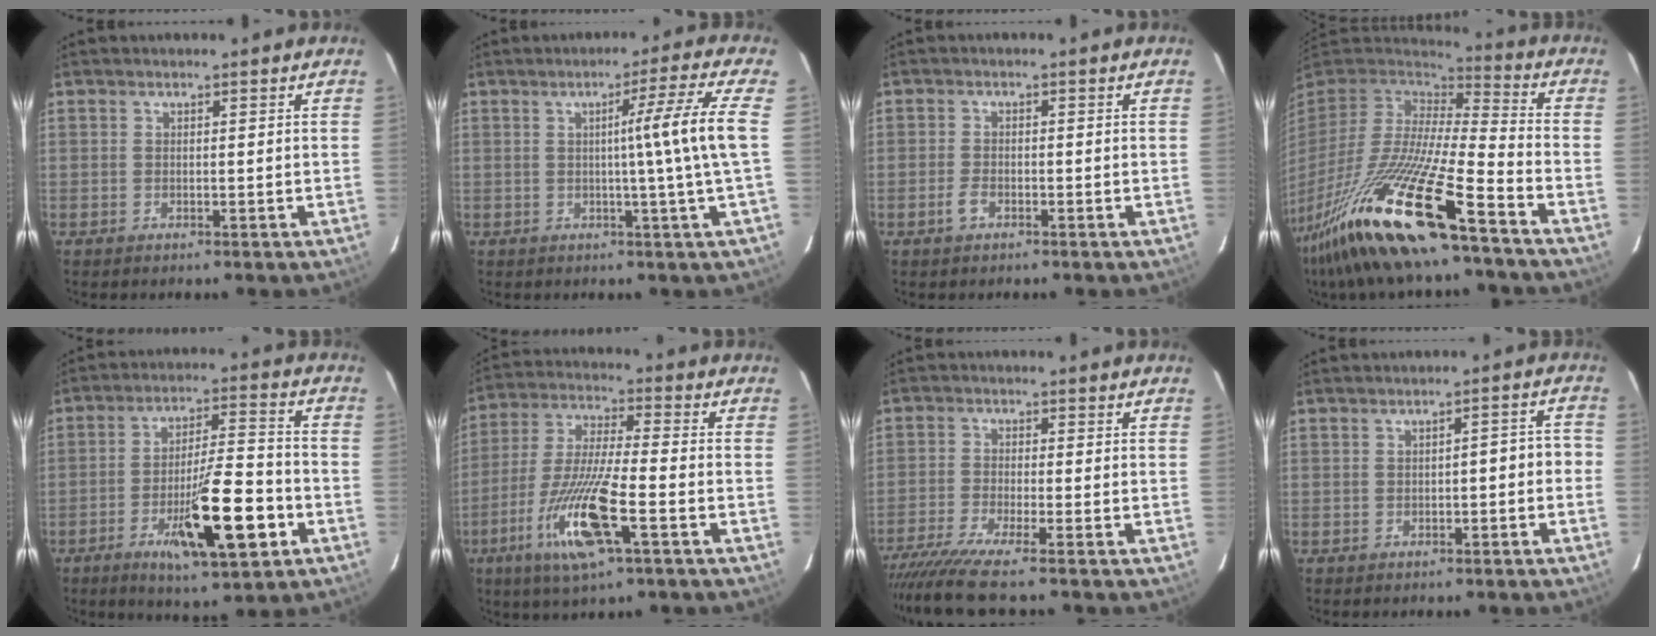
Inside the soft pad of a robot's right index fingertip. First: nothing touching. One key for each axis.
{"total": 8.3, "fx": 0.3, "fy": -3.0, "fz": 7.7, "tx": -0.109, "ty": -0.003, "tz": 0.011}
{"total": 0.8, "fx": -0.5, "fy": 0.4, "fz": 0.5, "tx": -0.011, "ty": 0.001, "tz": -0.008}
{"total": 25.2, "fx": -16.1, "fy": 2.4, "fz": 19.2, "tx": -0.380, "ty": -0.068, "tz": -0.300}
{"total": 14.6, "fx": -5.8, "fy": 2.2, "fz": 13.2, "tx": -0.220, "ty": -0.008, "tz": -0.088}
{"total": 14.3, "fx": -5.9, "fy": 1.2, "fz": 12.9, "tx": -0.264, "ty": -0.022, "tz": -0.108}
{"total": 9.1, "fx": -7.6, "fy": -1.3, "fz": 4.9, "tx": -0.076, "ty": -0.023, "tz": -0.127}
{"total": 3.3, "fx": -1.0, "fy": 1.1, "fz": 3.0, "tx": -0.036, "ty": 0.025, "tz": -0.012}